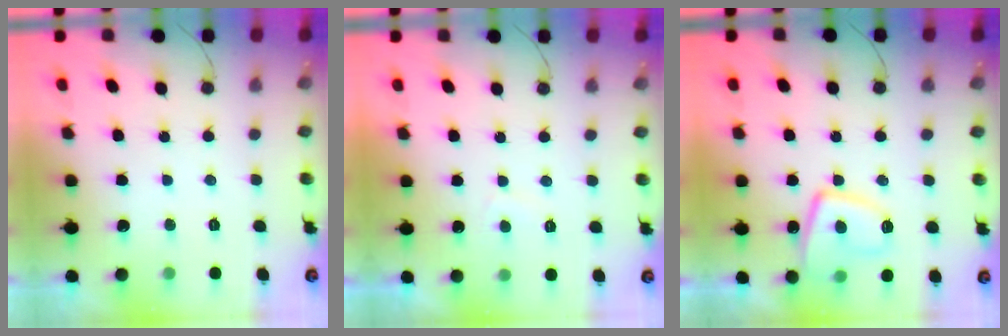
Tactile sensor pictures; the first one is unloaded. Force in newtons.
{"total": 2.8, "press": 2.7, "slide": 0.6}
{"total": 10.4, "press": 10.3, "slide": 1.1}